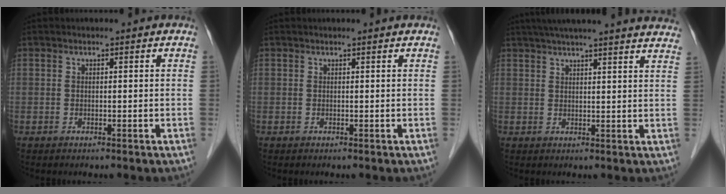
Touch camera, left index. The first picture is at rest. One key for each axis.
{"total": 0.7, "fx": 0.7, "fy": 0.0, "fz": 0.2, "tx": -0.006, "ty": 0.007, "tz": 0.006}
{"total": 22.4, "fx": 20.0, "fy": 0.7, "fz": 9.9, "tx": -0.155, "ty": 0.009, "tz": 0.248}